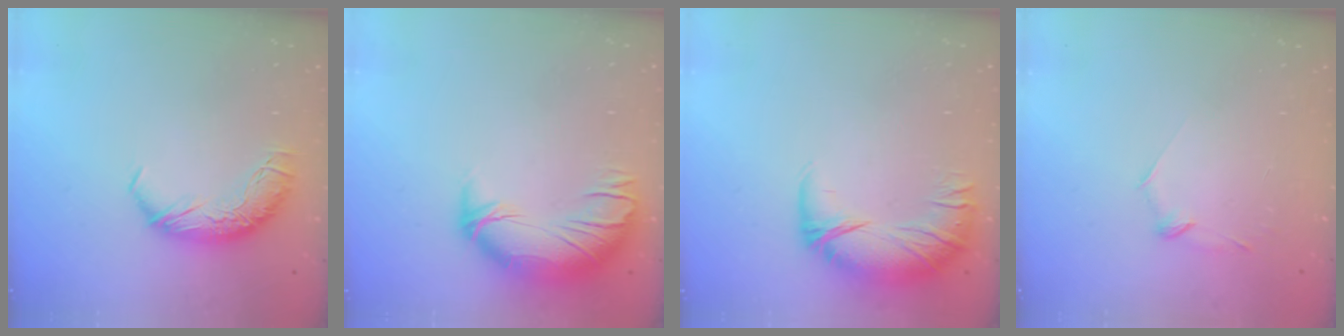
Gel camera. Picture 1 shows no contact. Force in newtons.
{"total": 2.1, "press": 0.9, "slide": 2.0}
{"total": 3.2, "press": 0.8, "slide": 3.1}
{"total": 7.5, "press": 7.4, "slide": 0.7}